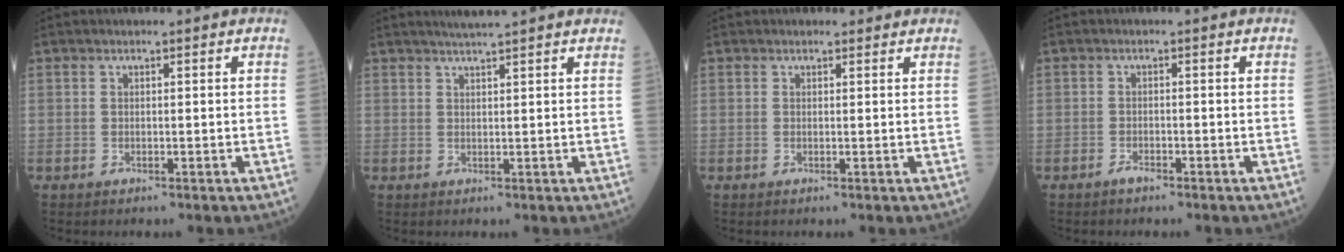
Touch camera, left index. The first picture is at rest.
{"total": 6.9, "force": [6.1, -0.1, 3.3], "torque": [-0.052, 0.029, 0.077]}
{"total": 0.9, "force": [0.7, 0.5, -0.1], "torque": [-0.005, 0.000, 0.004]}
{"total": 1.1, "force": [-1.0, 0.2, 0.6], "torque": [-0.014, -0.001, -0.016]}